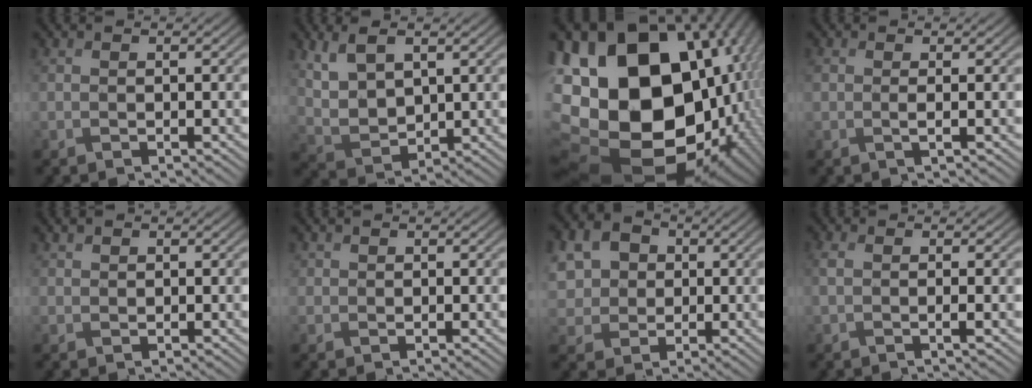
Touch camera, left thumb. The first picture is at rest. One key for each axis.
{"total": 6.8, "fx": 4.0, "fy": 3.2, "fz": 4.5, "tx": -0.108, "ty": -0.004, "tz": 0.089}
{"total": 24.4, "fx": 1.3, "fy": 17.9, "fz": 16.6, "tx": -0.360, "ty": -0.038, "tz": 0.040}
{"total": 1.0, "fx": 0.4, "fy": -0.4, "fz": 0.8, "tx": -0.018, "ty": 0.001, "tz": 0.006}
{"total": 1.2, "fx": 1.0, "fy": 0.6, "fz": 0.1, "tx": 0.000, "ty": 0.002, "tz": 0.018}
{"total": 0.9, "fx": 0.7, "fy": 0.5, "fz": -0.1, "tx": 0.007, "ty": 0.000, "tz": 0.010}
{"total": 8.6, "fx": 2.0, "fy": 7.4, "fz": 3.8, "tx": -0.126, "ty": 0.019, "tz": 0.028}
{"total": 1.7, "fx": 0.3, "fy": -0.1, "fz": 1.7, "tx": -0.036, "ty": 0.000, "tz": 0.003}